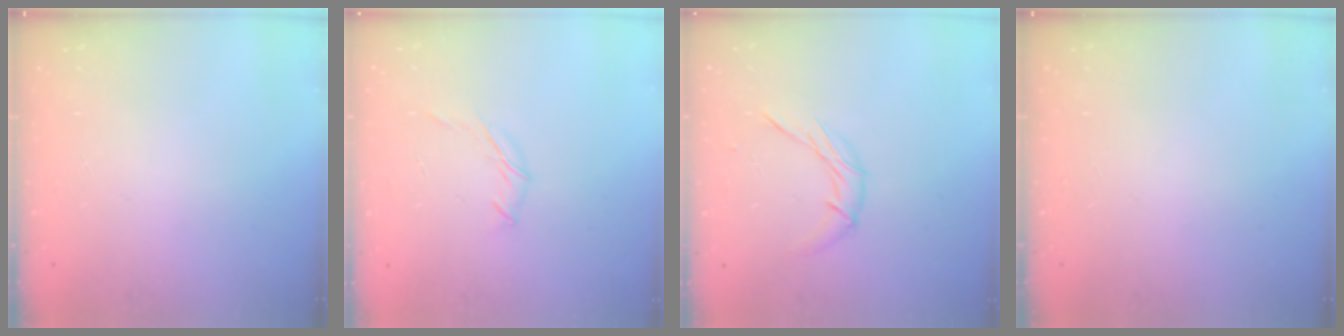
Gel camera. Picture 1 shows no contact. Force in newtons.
{"total": 4.7, "press": 4.6, "slide": 0.9}
{"total": 6.8, "press": 6.8, "slide": 0.7}
{"total": 0.0}